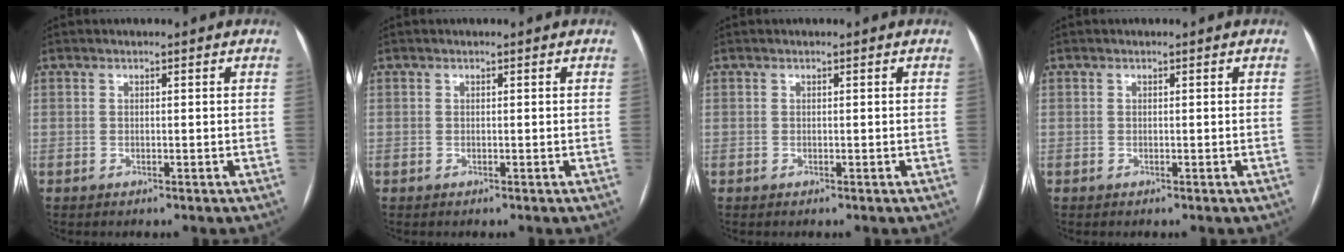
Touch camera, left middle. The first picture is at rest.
{"total": 0.0}
{"total": 0.0}
{"total": 0.0}